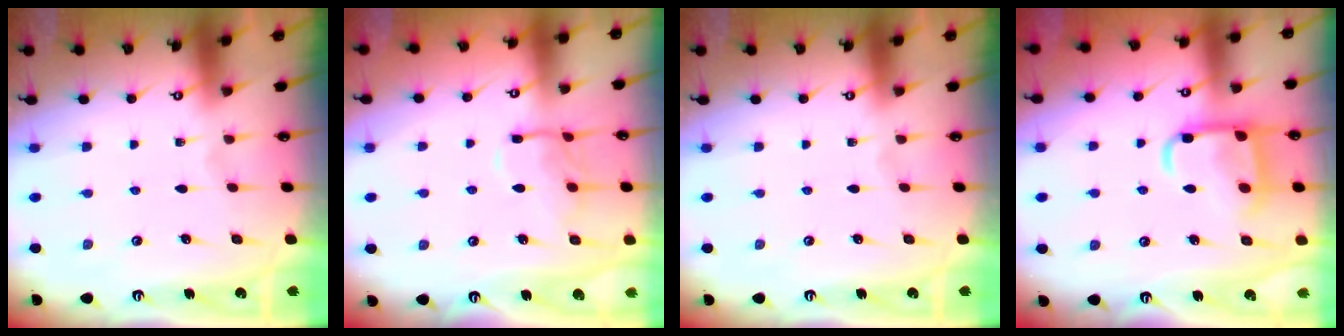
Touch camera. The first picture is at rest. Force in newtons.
{"total": 10.0, "press": 10.0, "slide": 0.6}
{"total": 0.0}
{"total": 13.3, "press": 13.2, "slide": 1.3}